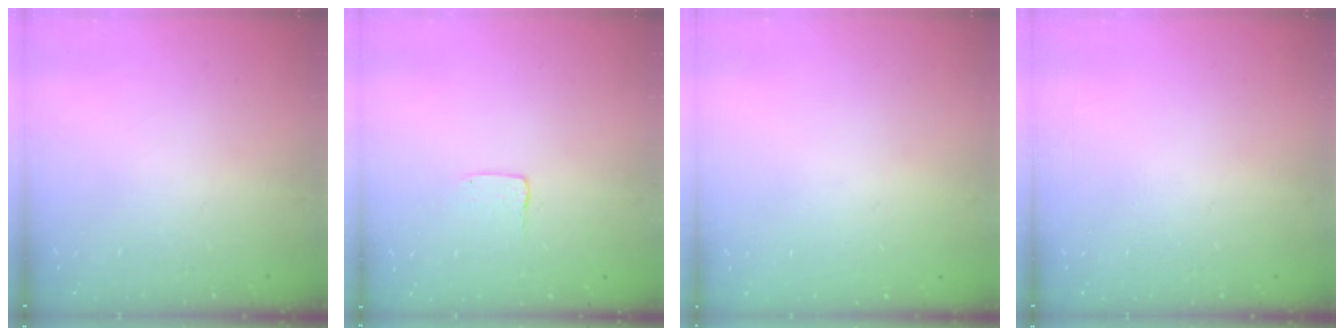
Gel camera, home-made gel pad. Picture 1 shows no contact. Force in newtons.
{"total": 2.0, "press": 2.0, "slide": 0.2}
{"total": 0.0}
{"total": 0.0}